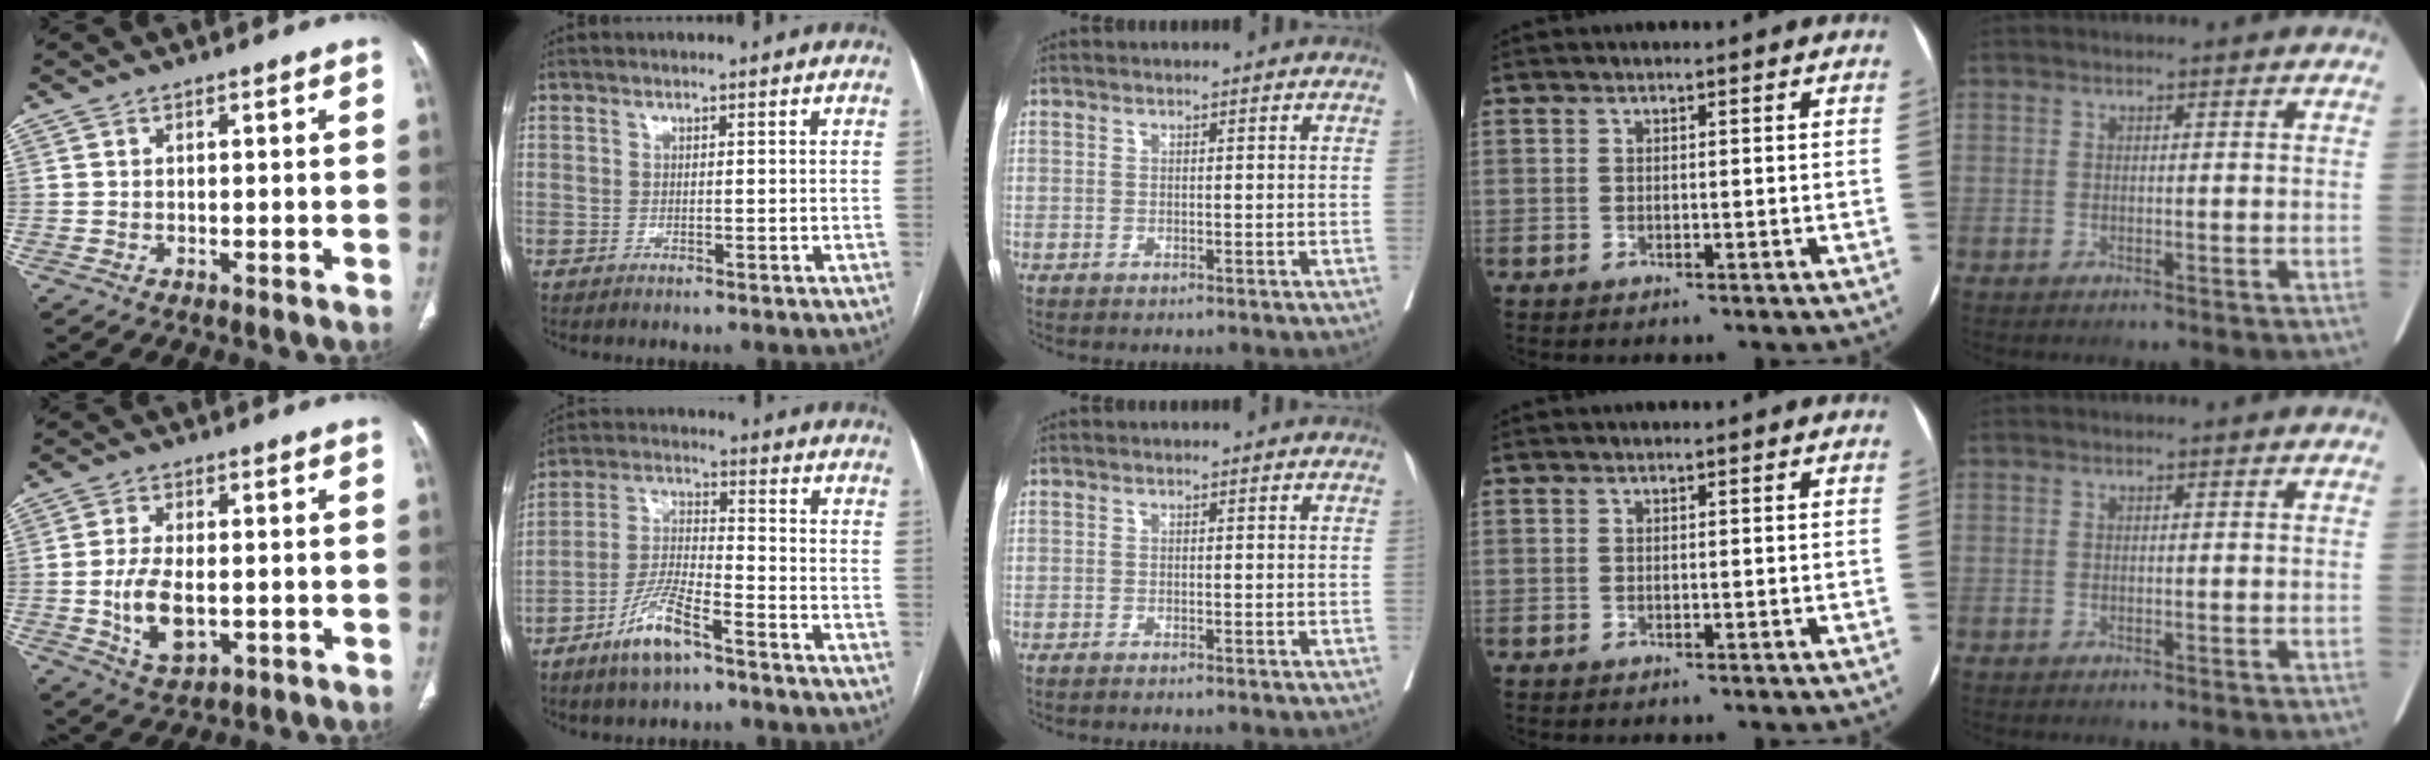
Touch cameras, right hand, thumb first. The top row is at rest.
{"thumb": {"total": 8.6, "force": [-1.3, 4.7, 7.1], "torque": [-0.133, -0.005, -0.016]}, "index": {"total": 8.6, "force": [-5.6, 2.0, 6.2], "torque": [-0.134, -0.006, -0.109]}, "middle": {"total": 1.4, "force": [-1.2, -0.2, 0.7], "torque": [-0.011, 0.000, -0.015]}}